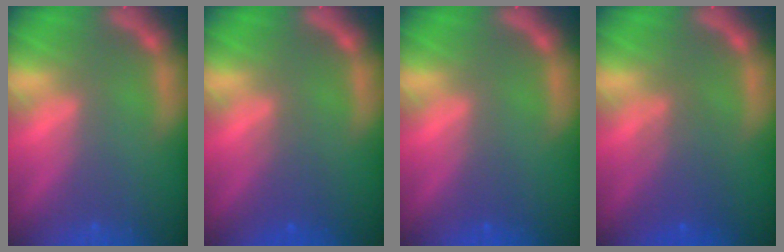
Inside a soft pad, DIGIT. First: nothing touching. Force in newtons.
{"total": 1.9}
{"total": 1.0}
{"total": 3.6}